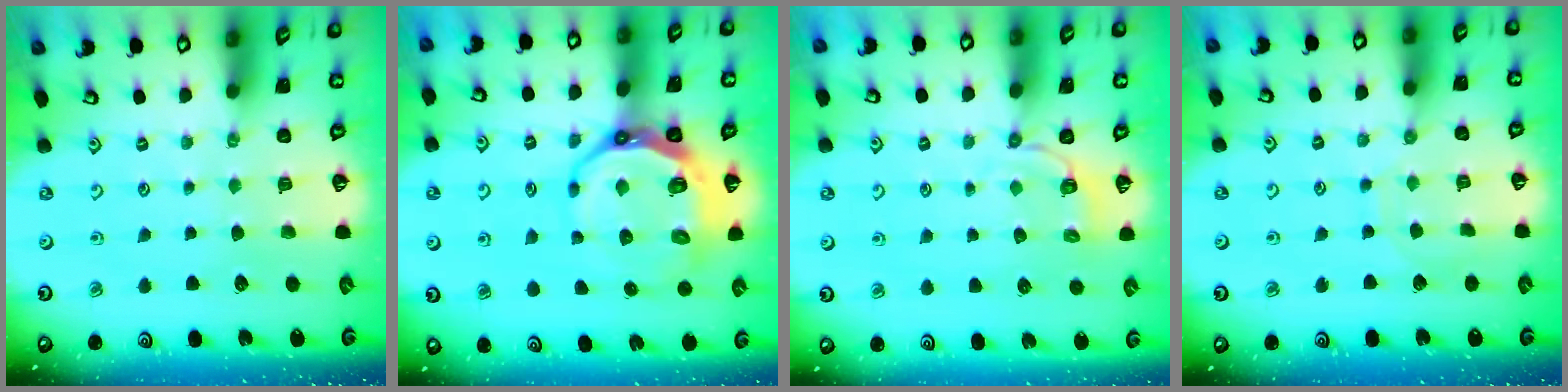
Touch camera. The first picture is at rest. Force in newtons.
{"total": 13.2, "press": 12.5, "slide": 4.3}
{"total": 3.0, "press": 1.8, "slide": 2.4}
{"total": 6.3, "press": 6.3, "slide": 0.3}